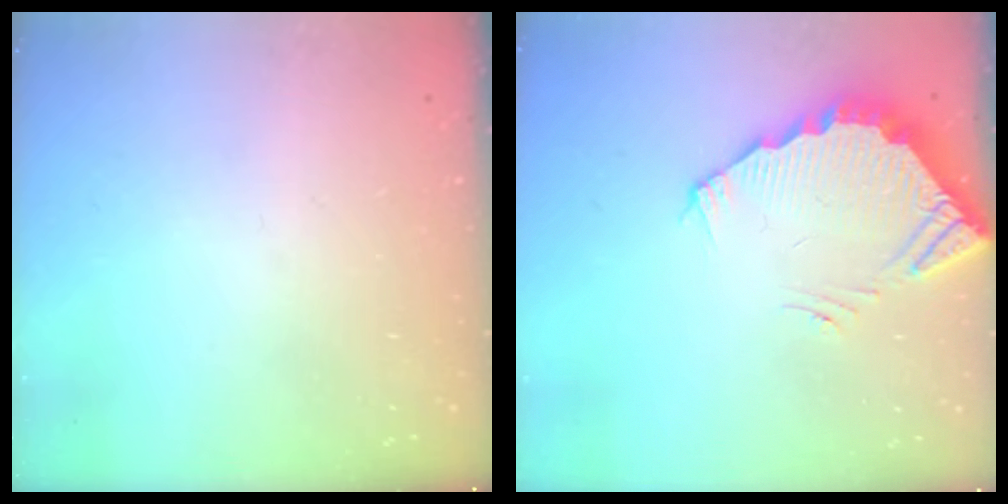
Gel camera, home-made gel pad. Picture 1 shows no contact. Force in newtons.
{"total": 3.8, "press": 3.8, "slide": 0.3}